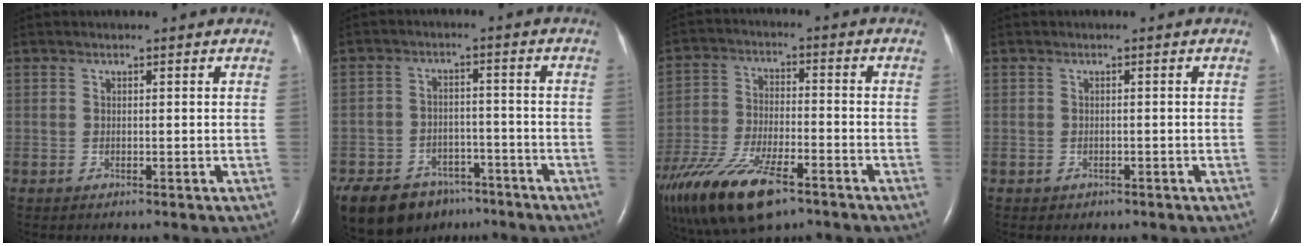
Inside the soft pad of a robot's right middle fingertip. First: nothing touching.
{"total": 14.3, "force": [-10.4, 8.1, 5.3], "torque": [-0.119, -0.001, -0.152]}
{"total": 19.9, "force": [-13.0, 7.1, 13.2], "torque": [-0.299, -0.036, -0.231]}
{"total": 0.8, "force": [-0.4, 0.7, 0.1], "torque": [-0.001, 0.004, -0.001]}